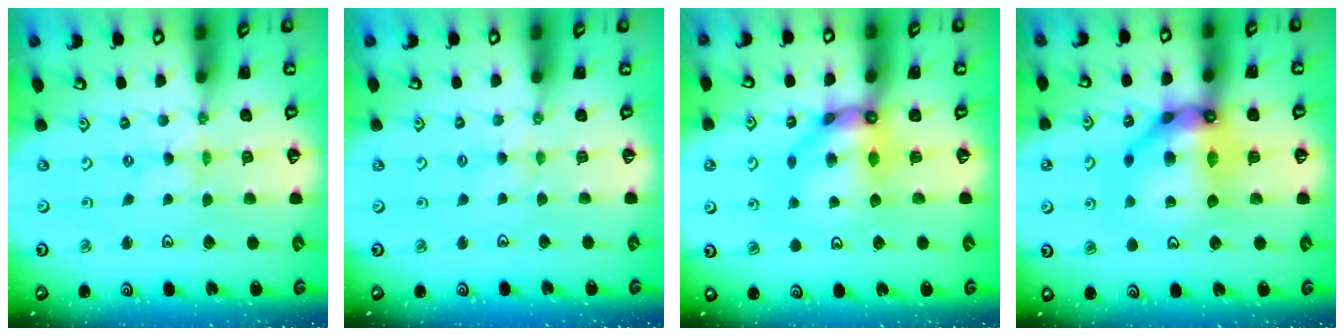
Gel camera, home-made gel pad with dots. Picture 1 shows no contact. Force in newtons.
{"total": 3.9, "press": 3.9, "slide": 0.5}
{"total": 11.6, "press": 11.5, "slide": 1.6}
{"total": 16.1, "press": 16.0, "slide": 1.8}